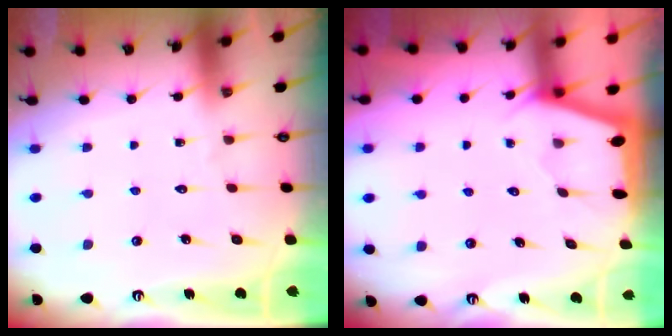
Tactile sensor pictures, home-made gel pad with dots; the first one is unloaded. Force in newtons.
{"total": 2.8, "press": 2.8, "slide": 0.1}